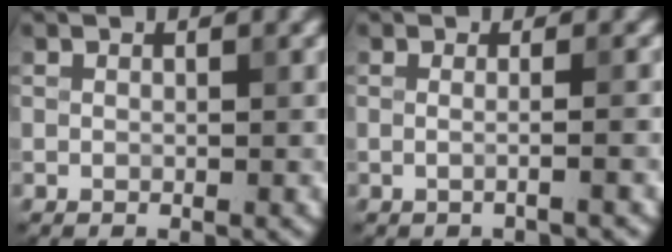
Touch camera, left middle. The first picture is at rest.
{"total": 2.0, "force": [-0.2, 0.7, 1.9], "torque": [-0.016, -0.008, -0.021]}